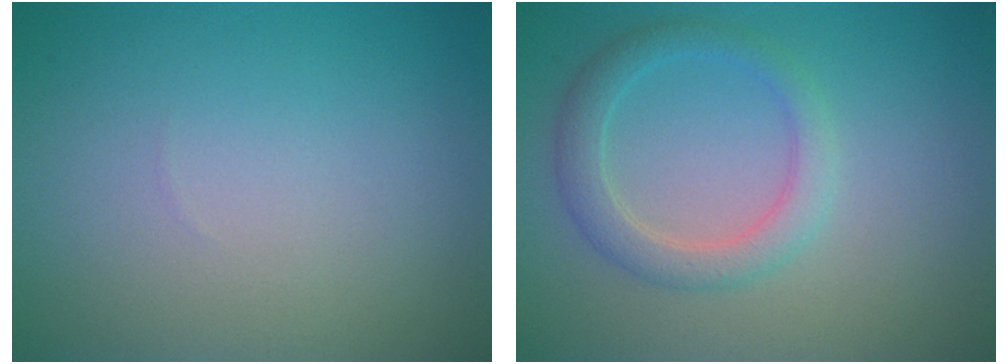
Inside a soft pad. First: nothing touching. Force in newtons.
{"total": 2.8, "press": 2.8, "slide": 0.1}